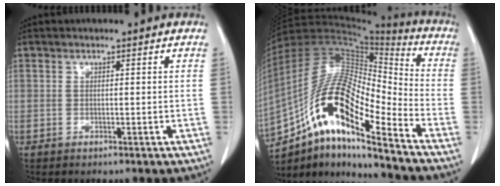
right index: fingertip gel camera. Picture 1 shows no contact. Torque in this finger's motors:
{"motor_torque": [1.09, -1.05, 0.95, 0.21]}